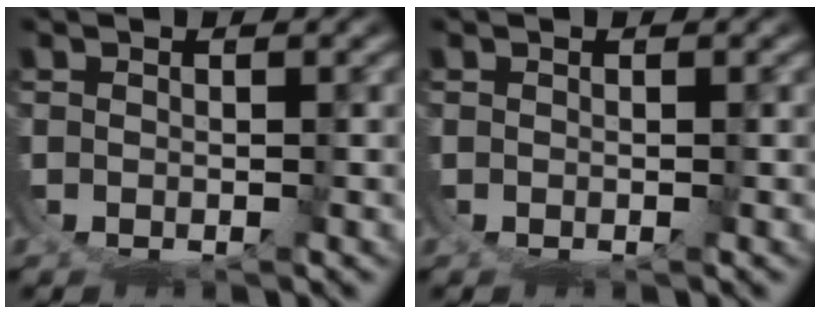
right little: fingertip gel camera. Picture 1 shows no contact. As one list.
[{"total": 0.0}]